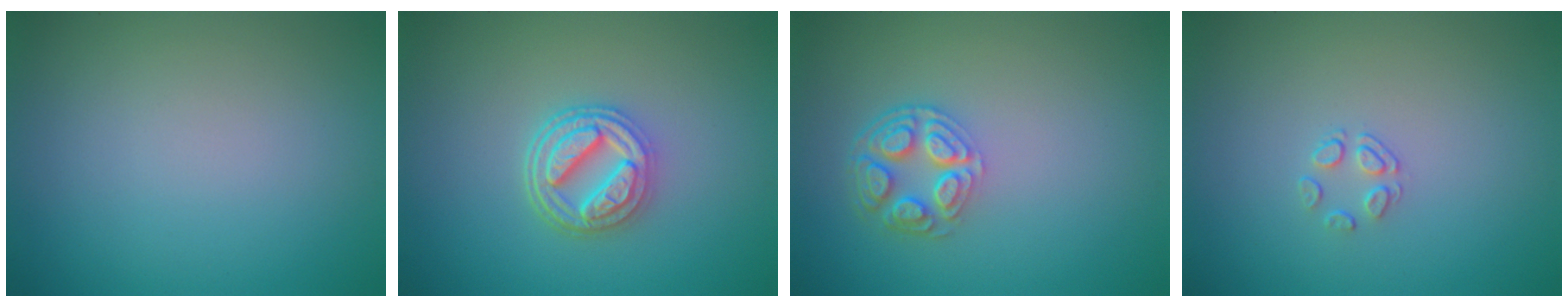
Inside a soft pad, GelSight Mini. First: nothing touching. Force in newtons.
{"total": 4.5, "press": 3.7, "slide": 2.6}
{"total": 4.2, "press": 3.2, "slide": 2.7}
{"total": 1.4, "press": 0.6, "slide": 1.2}